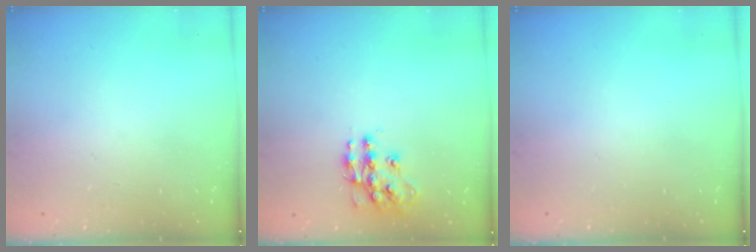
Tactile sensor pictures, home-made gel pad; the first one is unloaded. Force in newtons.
{"total": 11.9, "press": 11.9, "slide": 0.9}
{"total": 0.0}